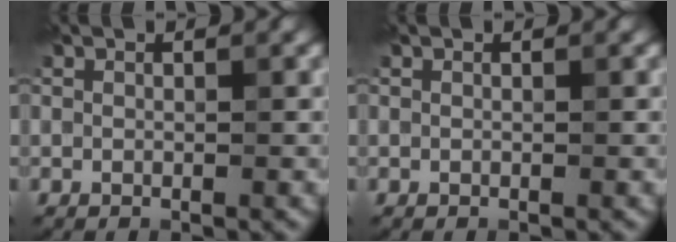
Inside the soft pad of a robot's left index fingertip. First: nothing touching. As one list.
[{"total": 0.0}]